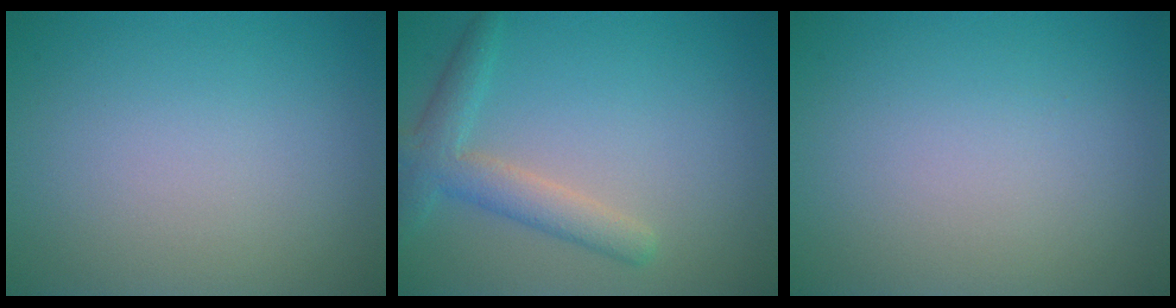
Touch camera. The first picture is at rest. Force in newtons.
{"total": 3.4, "press": 3.4, "slide": 0.2}
{"total": 0.0}